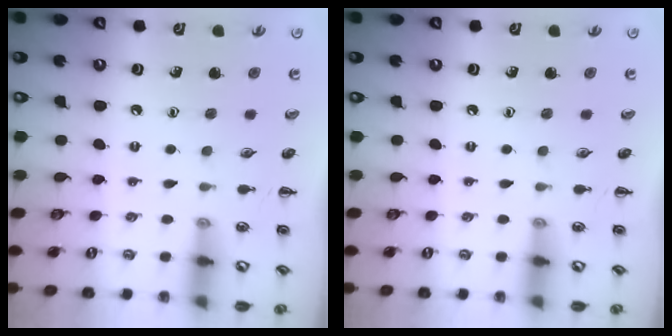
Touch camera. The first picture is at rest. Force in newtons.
{"total": 0.0}